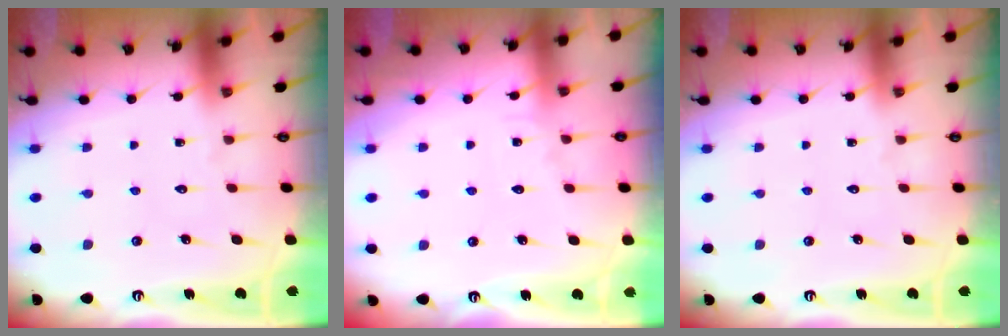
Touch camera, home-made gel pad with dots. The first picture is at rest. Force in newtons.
{"total": 4.5, "press": 4.5, "slide": 0.5}
{"total": 0.0}